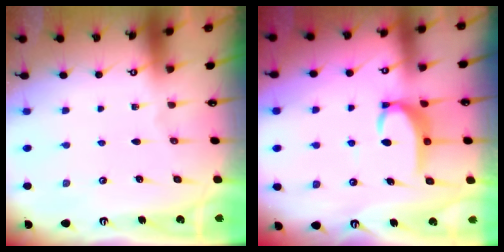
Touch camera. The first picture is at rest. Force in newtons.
{"total": 4.9, "press": 4.9, "slide": 0.4}